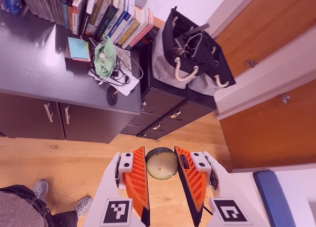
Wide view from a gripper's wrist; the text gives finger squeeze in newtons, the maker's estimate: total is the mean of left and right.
{"total": 6.7, "left": 7.6, "right": 5.9}